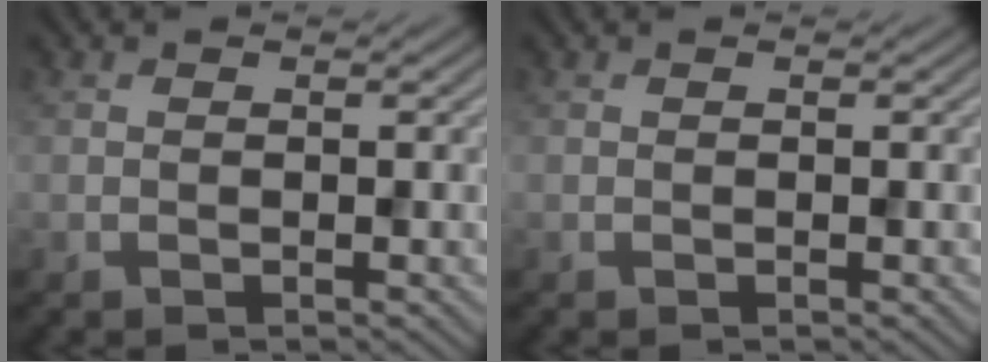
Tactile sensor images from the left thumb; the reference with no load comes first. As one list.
[{"total": 0.0}]